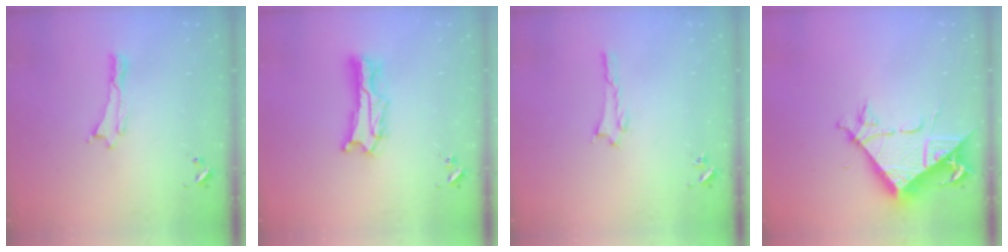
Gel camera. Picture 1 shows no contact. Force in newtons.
{"total": 5.0, "press": 4.9, "slide": 0.5}
{"total": 1.4, "press": 1.4, "slide": 0.2}
{"total": 9.8, "press": 9.7, "slide": 0.9}